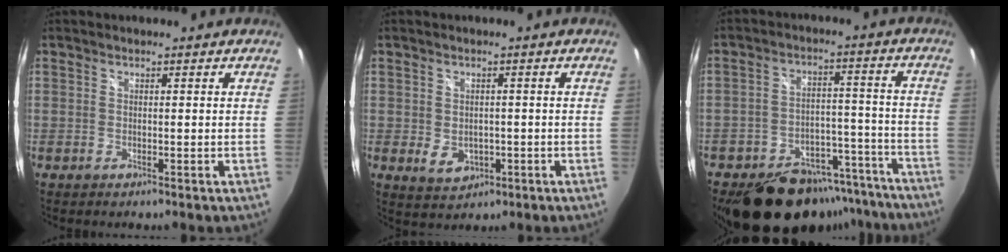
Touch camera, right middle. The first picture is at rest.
{"total": 4.7, "force": [-1.1, 3.7, 2.8], "torque": [-0.052, -0.008, -0.010]}
{"total": 21.3, "force": [-16.6, 10.6, 8.0], "torque": [-0.161, 0.039, -0.210]}